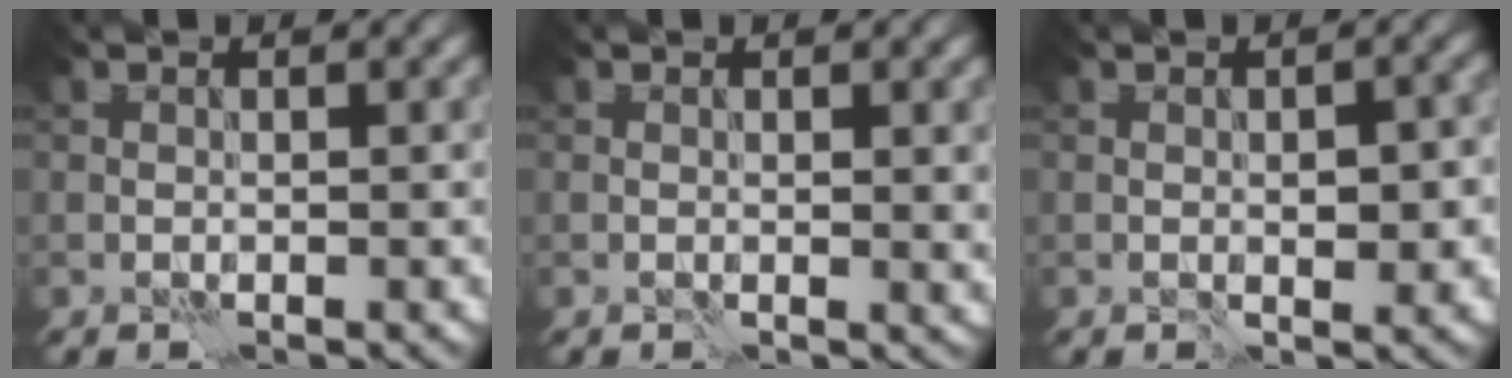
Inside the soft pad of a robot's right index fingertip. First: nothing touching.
{"total": 1.1, "force": [0.3, 0.2, 1.0], "torque": [-0.010, -0.003, 0.004]}
{"total": 2.9, "force": [-0.3, 1.2, 2.6], "torque": [-0.035, 0.000, -0.002]}